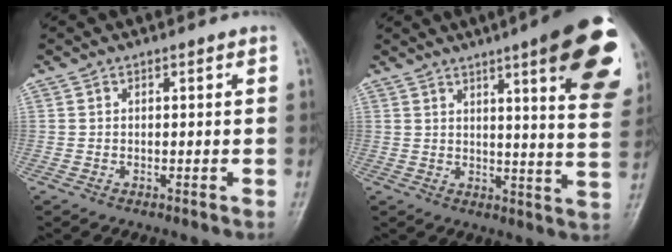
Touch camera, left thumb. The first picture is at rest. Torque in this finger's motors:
{"motor_torque": [2.54, 2.12, 1.52, -1.26, 0.09]}